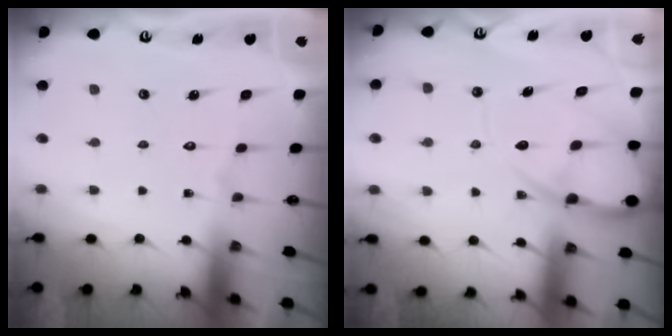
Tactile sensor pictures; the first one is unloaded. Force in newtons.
{"total": 12.2, "press": 12.1, "slide": 1.2}